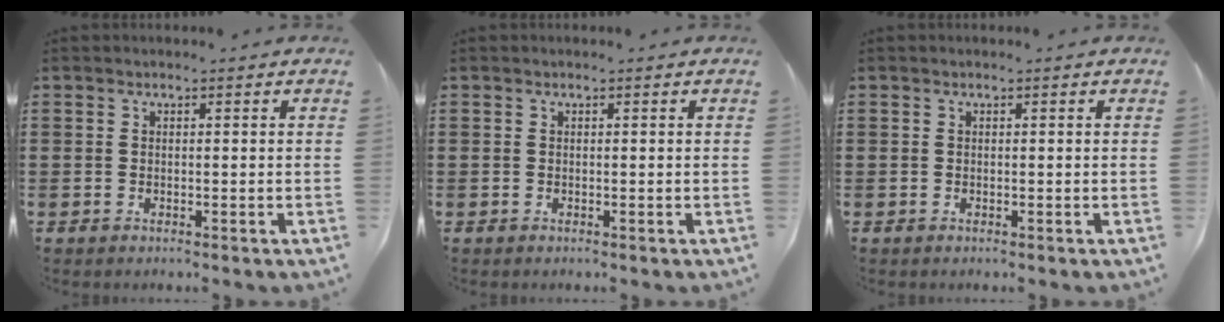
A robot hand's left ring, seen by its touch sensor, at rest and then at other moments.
{"total": 0.0}
{"total": 0.0}